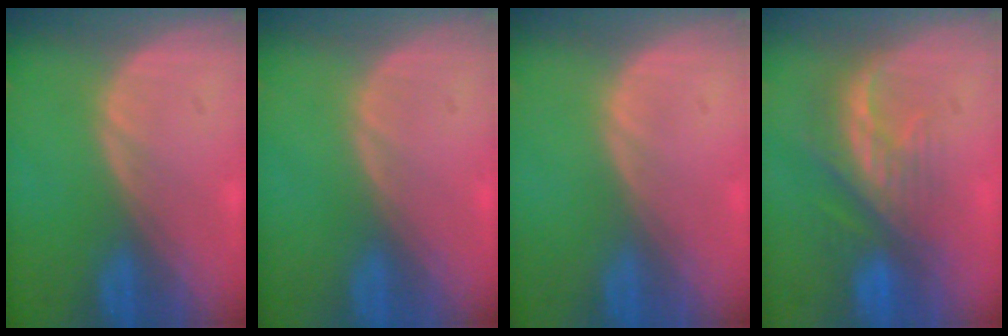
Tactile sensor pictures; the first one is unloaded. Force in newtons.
{"total": 0.0}
{"total": 0.0}
{"total": 8.1, "press": 7.3, "slide": 3.5}